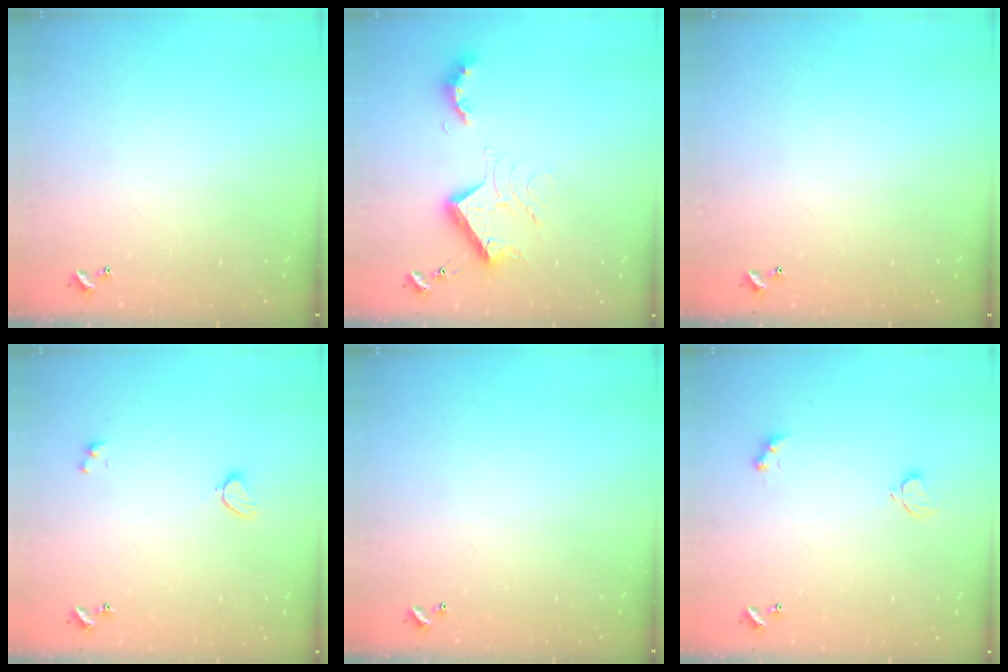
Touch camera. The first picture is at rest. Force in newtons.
{"total": 13.2, "press": 13.1, "slide": 1.7}
{"total": 0.0}
{"total": 2.8, "press": 2.7, "slide": 0.6}
{"total": 0.0}
{"total": 2.5, "press": 2.4, "slide": 0.5}